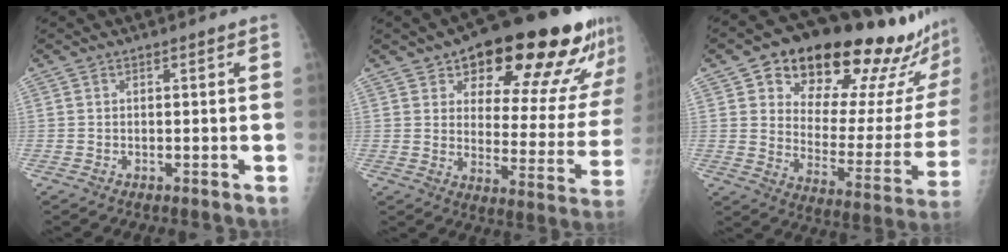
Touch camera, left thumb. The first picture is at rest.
{"total": 23.9, "force": [15.9, 8.7, 15.6], "torque": [-0.168, -0.065, 0.215]}
{"total": 28.1, "force": [18.9, 10.3, 18.1], "torque": [-0.224, -0.063, 0.266]}